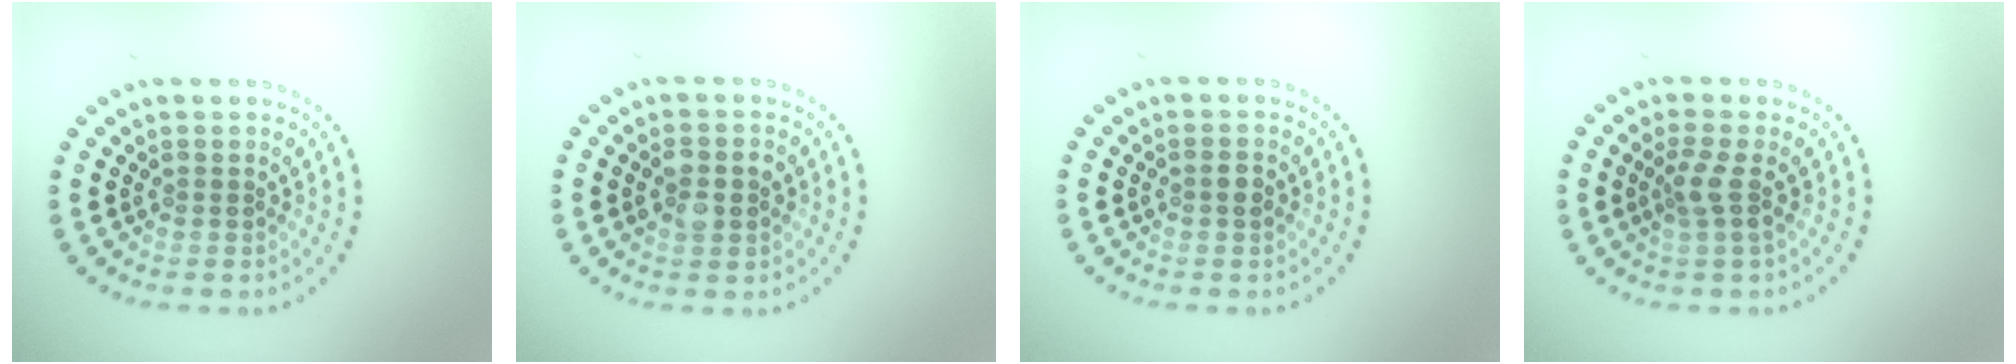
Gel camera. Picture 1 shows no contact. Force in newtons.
{"total": 2.8, "press": 2.8, "slide": 0.1}
{"total": 1.1, "press": 1.0, "slide": 0.2}
{"total": 2.0, "press": 1.4, "slide": 1.4}